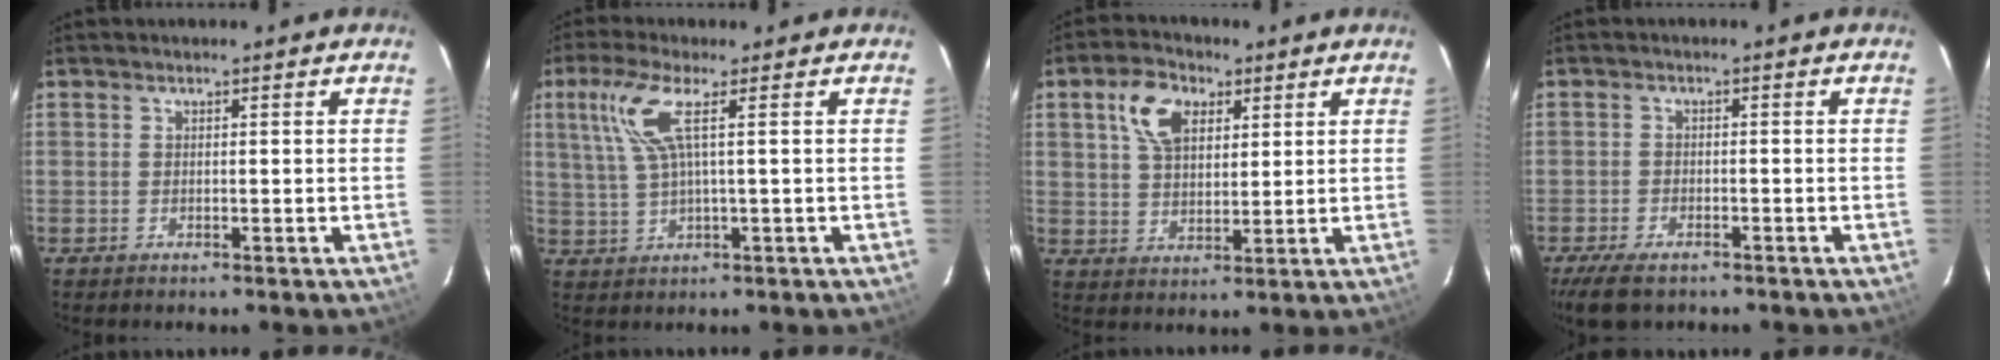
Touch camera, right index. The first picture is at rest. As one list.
[{"total": 6.7, "force": [2.2, 0.3, 6.4], "torque": [-0.138, 0.006, 0.053]}, {"total": 8.6, "force": [3.8, 5.2, 5.7], "torque": [-0.110, 0.025, 0.070]}, {"total": 6.7, "force": [-4.9, 2.8, 3.5], "torque": [-0.091, -0.016, -0.090]}]